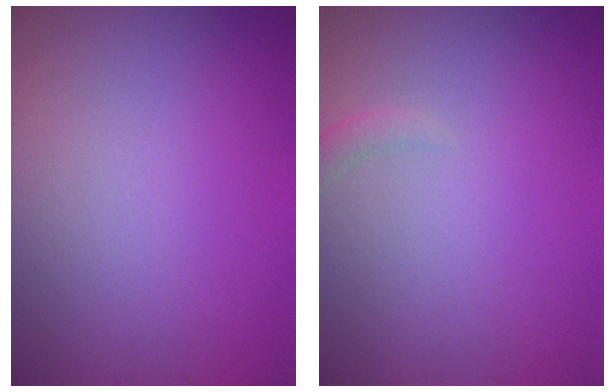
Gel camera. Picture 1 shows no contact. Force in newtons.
{"total": 1.0, "press": 0.9, "slide": 0.2}